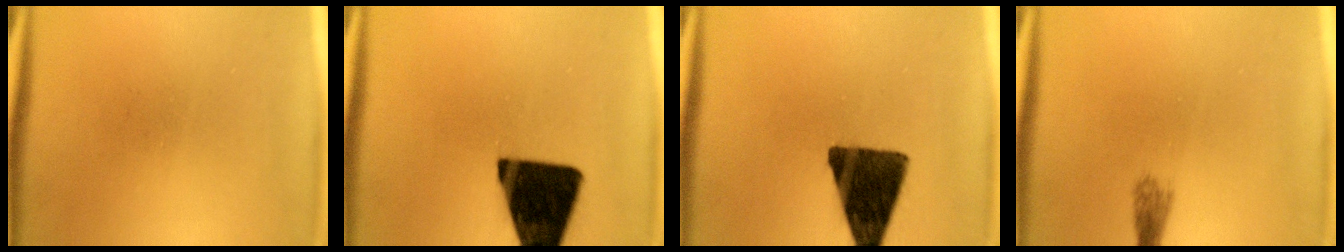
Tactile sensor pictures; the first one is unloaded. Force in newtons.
{"total": 19.2}
{"total": 14.5}
{"total": 1.7}